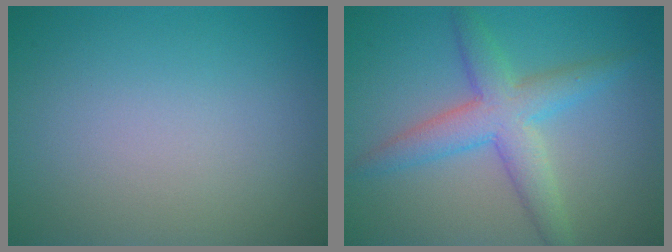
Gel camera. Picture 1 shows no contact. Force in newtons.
{"total": 4.9, "press": 4.9, "slide": 0.1}